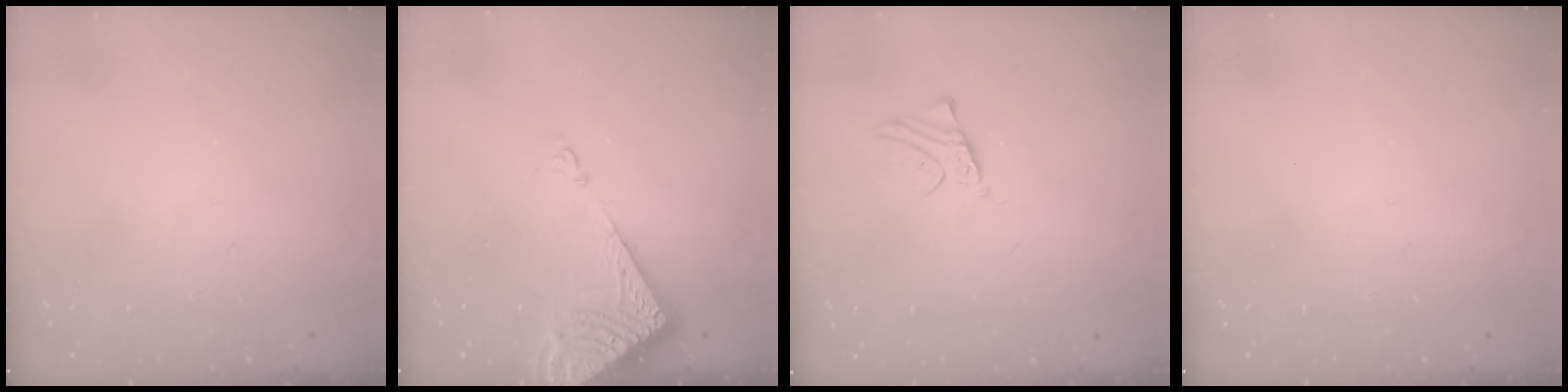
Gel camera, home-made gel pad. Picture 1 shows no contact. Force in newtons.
{"total": 7.8, "press": 7.8, "slide": 0.6}
{"total": 2.0, "press": 2.0, "slide": 0.3}
{"total": 2.2, "press": 2.2, "slide": 0.2}